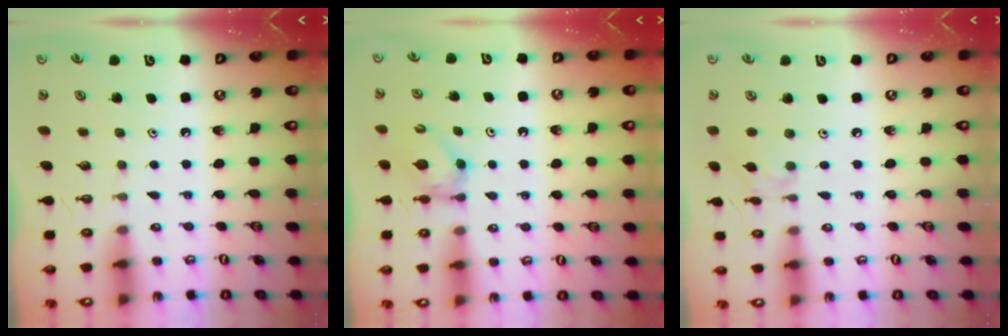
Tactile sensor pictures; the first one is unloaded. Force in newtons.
{"total": 4.5, "press": 4.4, "slide": 0.7}
{"total": 3.2, "press": 3.2, "slide": 0.2}